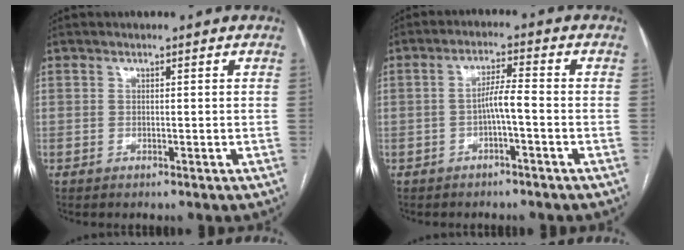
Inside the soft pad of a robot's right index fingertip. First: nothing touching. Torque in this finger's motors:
{"motor_torque": [0.54, -0.32, 0.14, 0.07]}